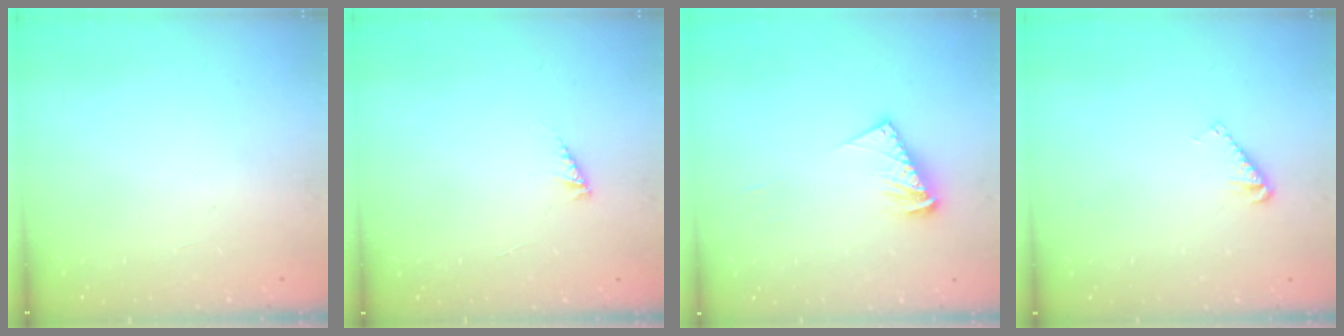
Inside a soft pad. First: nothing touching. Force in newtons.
{"total": 2.8, "press": 2.7, "slide": 0.4}
{"total": 9.9, "press": 9.8, "slide": 1.0}
{"total": 2.9, "press": 2.9, "slide": 0.3}